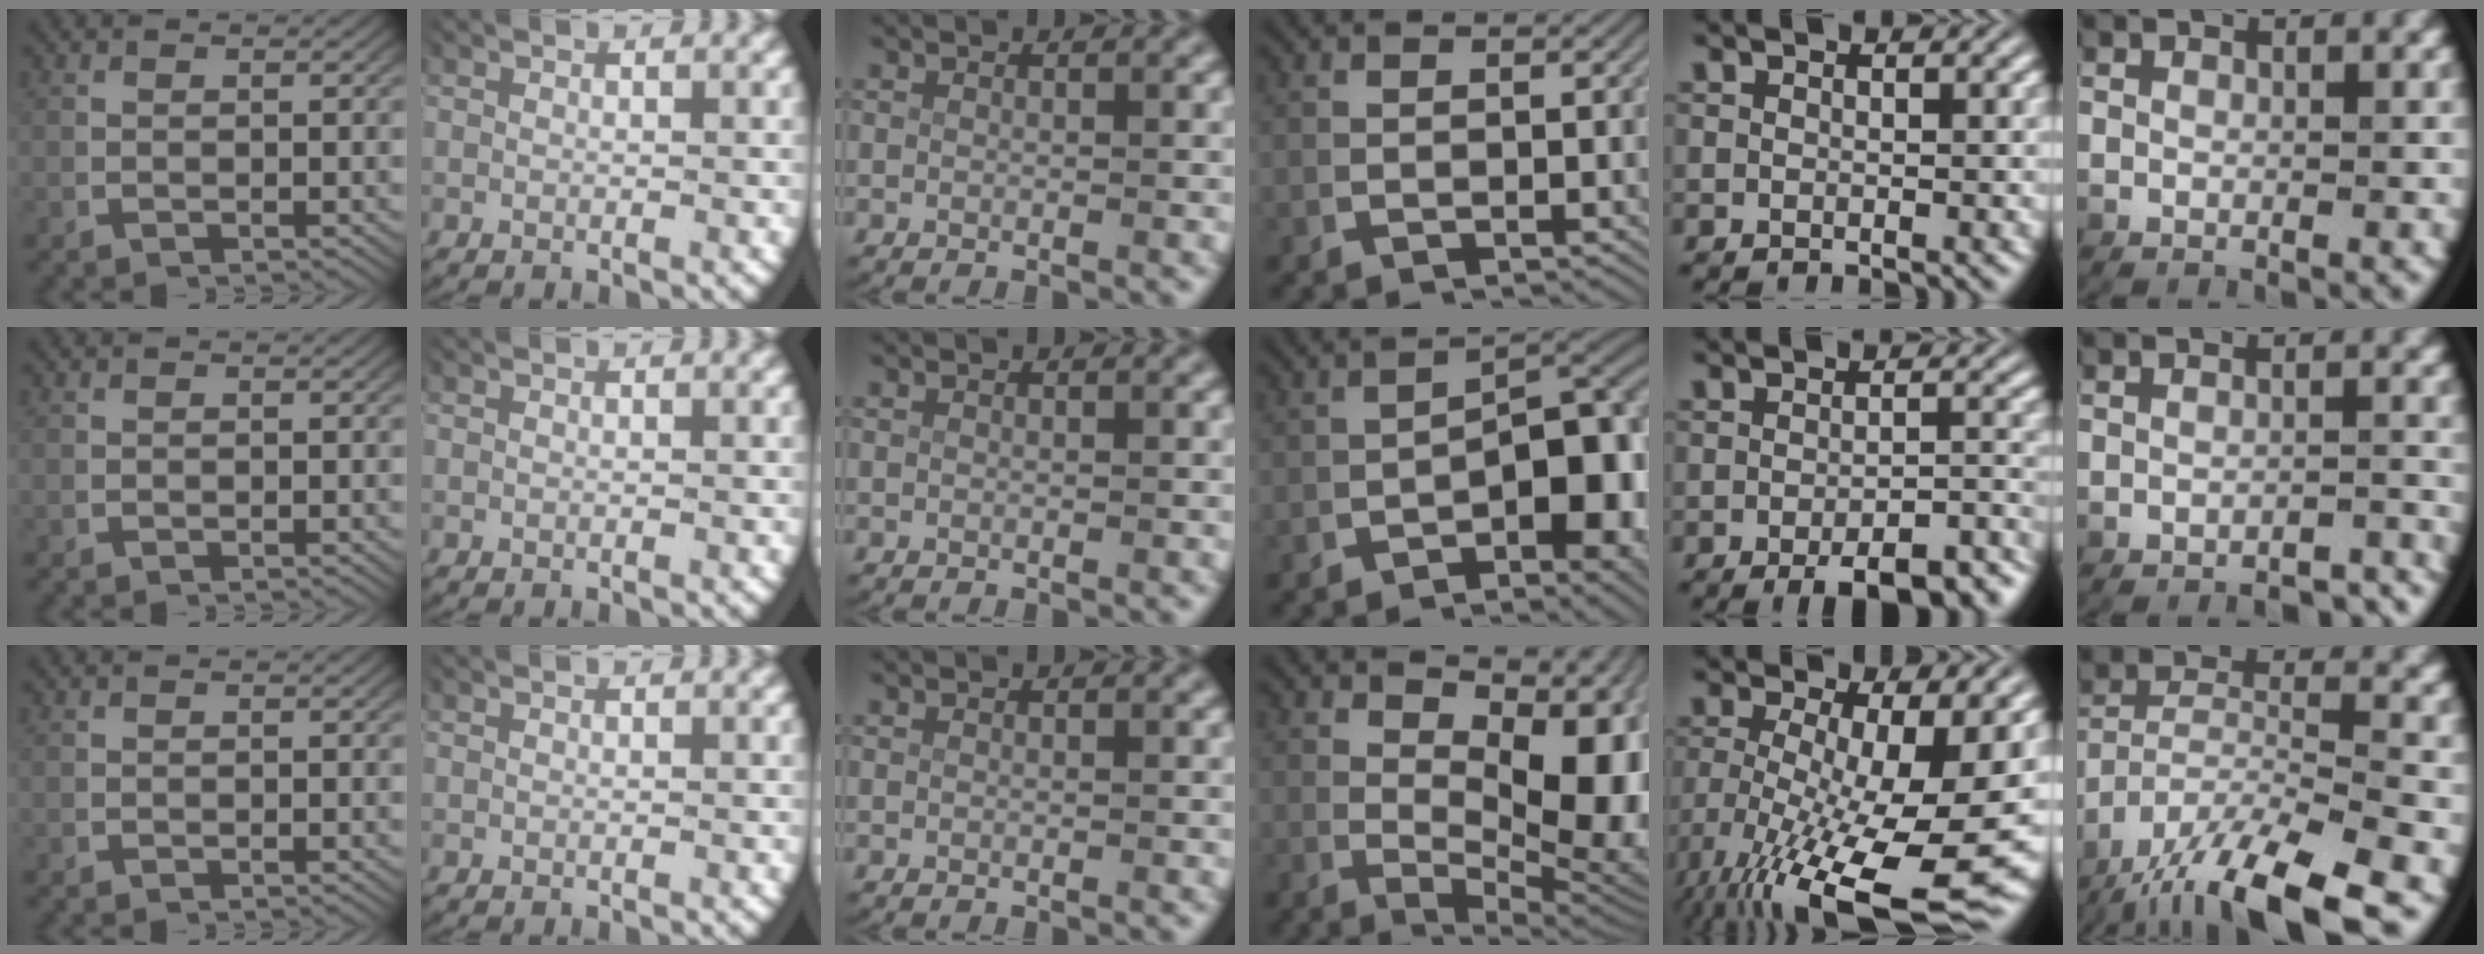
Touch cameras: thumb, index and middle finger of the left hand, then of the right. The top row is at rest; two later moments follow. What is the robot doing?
{"motion": "lift_and_place", "object": "plastic wrap"}